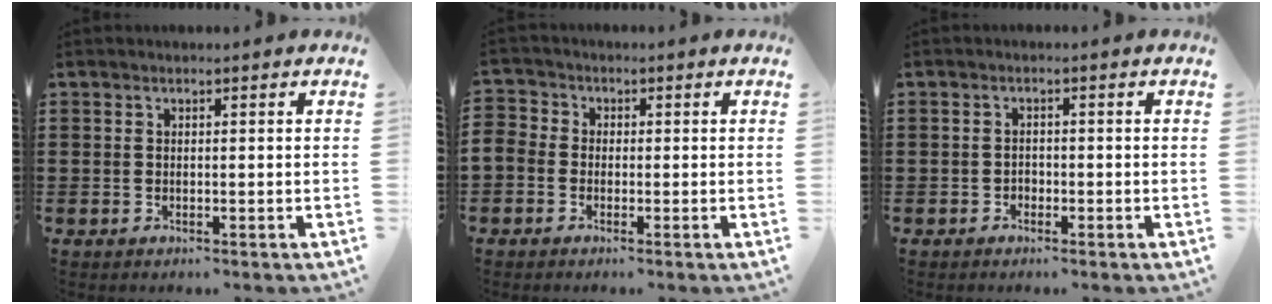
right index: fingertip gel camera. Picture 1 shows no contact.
{"total": 2.0, "force": [-1.0, 1.6, 0.5], "torque": [-0.023, 0.002, -0.026]}
{"total": 1.1, "force": [-0.9, 0.7, 0.2], "torque": [-0.008, 0.000, -0.020]}